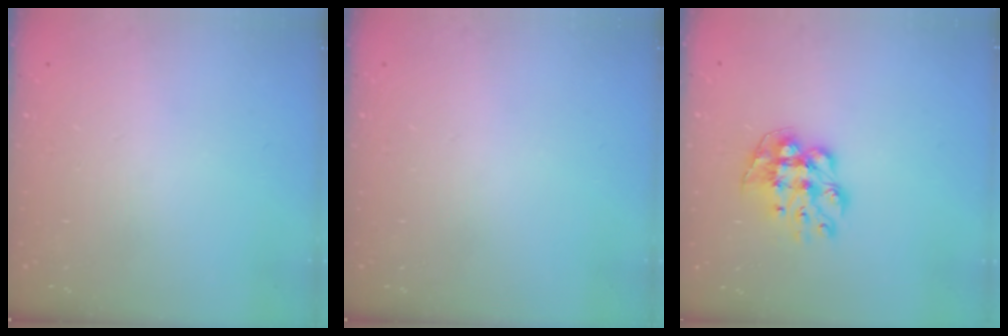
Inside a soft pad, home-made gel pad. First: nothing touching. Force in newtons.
{"total": 0.0}
{"total": 9.8, "press": 9.8, "slide": 0.7}